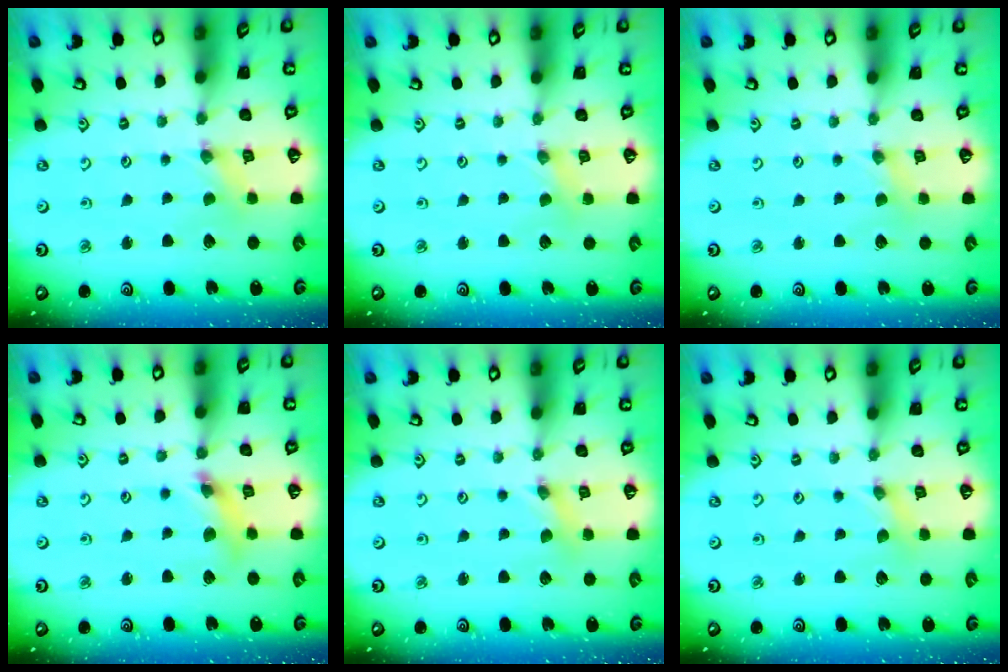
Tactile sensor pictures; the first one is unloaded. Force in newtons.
{"total": 1.6, "press": 1.6, "slide": 0.3}
{"total": 1.5, "press": 1.5, "slide": 0.2}
{"total": 8.5, "press": 8.4, "slide": 1.0}
{"total": 1.2, "press": 1.2, "slide": 0.3}
{"total": 0.0}